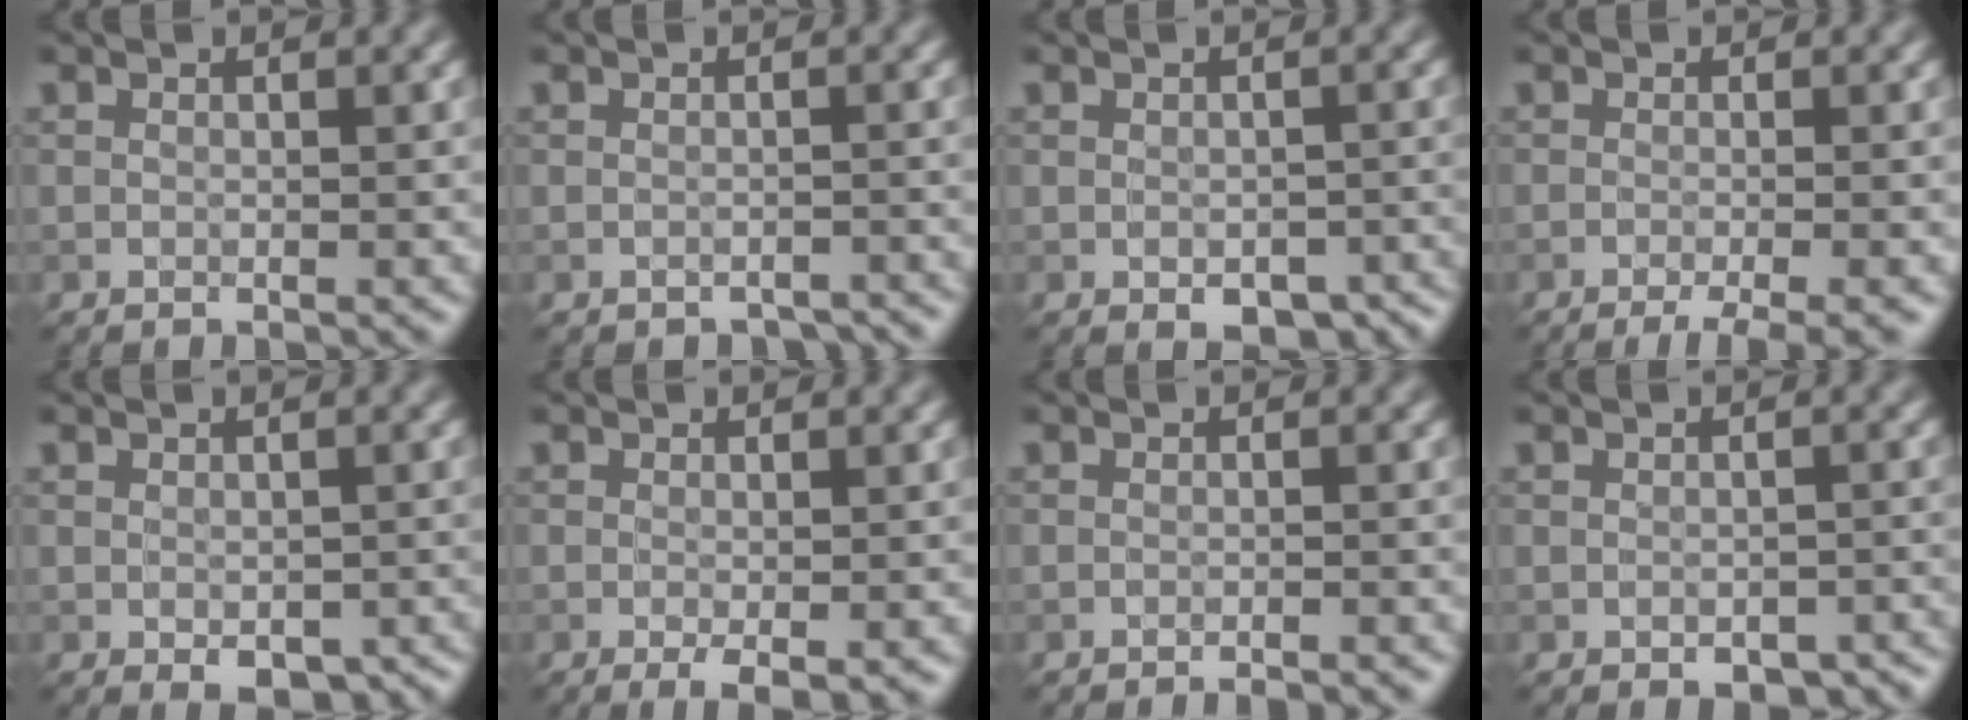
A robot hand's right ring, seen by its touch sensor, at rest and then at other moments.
{"total": 1.3, "force": [-1.2, 0.4, 0.2], "torque": [0.000, -0.004, -0.017]}
{"total": 4.0, "force": [-1.8, 2.3, 2.7], "torque": [-0.029, -0.012, -0.018]}
{"total": 3.9, "force": [-2.3, 0.7, 3.0], "torque": [-0.036, 0.000, -0.037]}
{"total": 3.5, "force": [-1.2, 1.9, 2.6], "torque": [-0.037, -0.015, -0.011]}
{"total": 1.7, "force": [-0.5, 0.3, 1.6], "torque": [-0.030, -0.010, -0.007]}
{"total": 1.2, "force": [-1.1, 0.0, 0.5], "torque": [-0.001, -0.002, -0.018]}
{"total": 2.8, "force": [-1.4, 1.7, 1.8], "torque": [-0.020, -0.010, -0.012]}